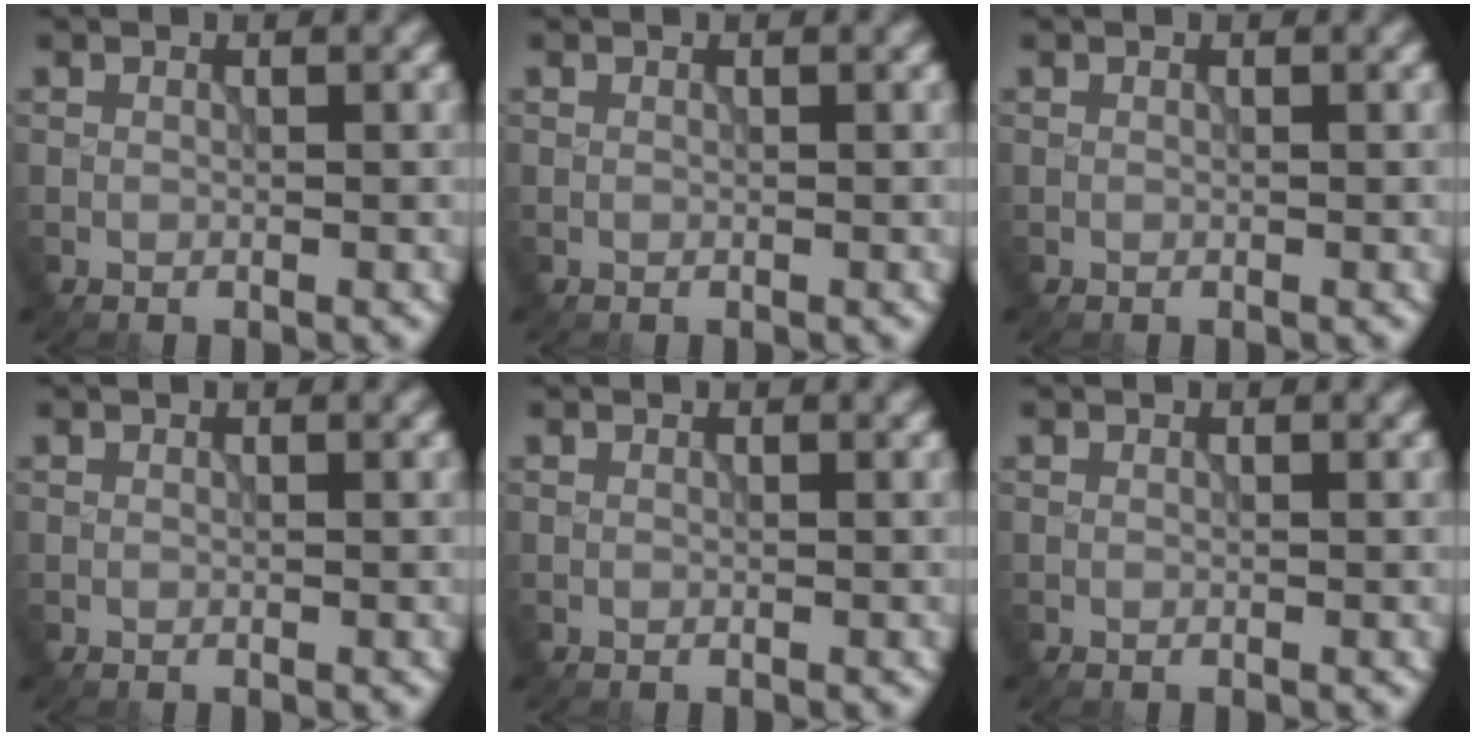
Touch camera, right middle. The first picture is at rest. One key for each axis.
{"total": 0.0}
{"total": 0.0}
{"total": 0.0}
{"total": 0.0}
{"total": 0.0}